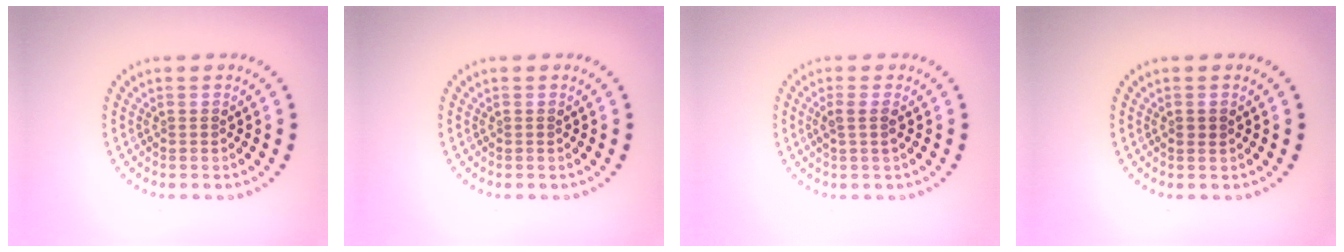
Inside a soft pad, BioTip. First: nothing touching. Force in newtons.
{"total": 0.0}
{"total": 1.5, "press": 1.3, "slide": 0.8}
{"total": 0.8, "press": 0.7, "slide": 0.4}